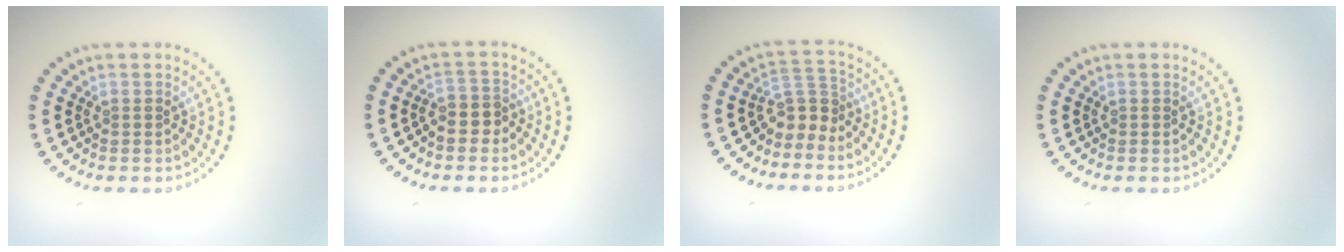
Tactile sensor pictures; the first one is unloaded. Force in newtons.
{"total": 2.5, "press": 2.2, "slide": 1.1}
{"total": 2.8, "press": 2.0, "slide": 2.0}
{"total": 0.0}